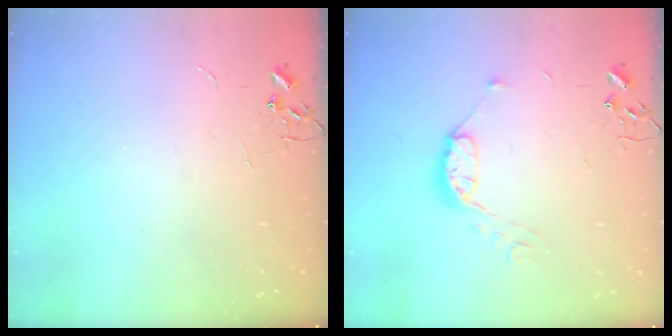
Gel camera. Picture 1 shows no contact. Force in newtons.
{"total": 8.8, "press": 8.8, "slide": 0.5}